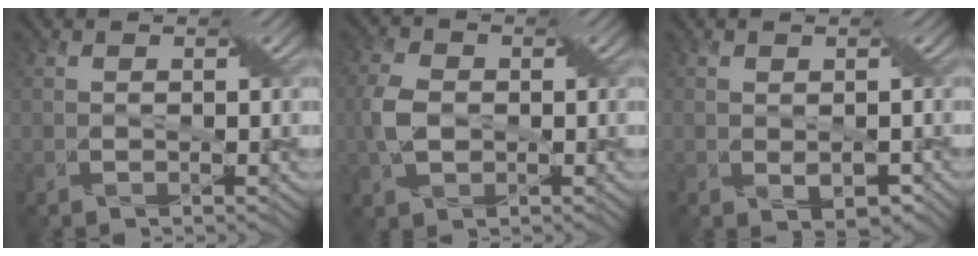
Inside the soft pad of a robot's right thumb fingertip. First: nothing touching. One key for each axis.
{"total": 4.4, "fx": -0.8, "fy": 2.8, "fz": 3.3, "tx": -0.100, "ty": -0.004, "tz": -0.016}
{"total": 2.3, "fx": -0.1, "fy": 1.4, "fz": 1.8, "tx": -0.035, "ty": -0.011, "tz": 0.008}